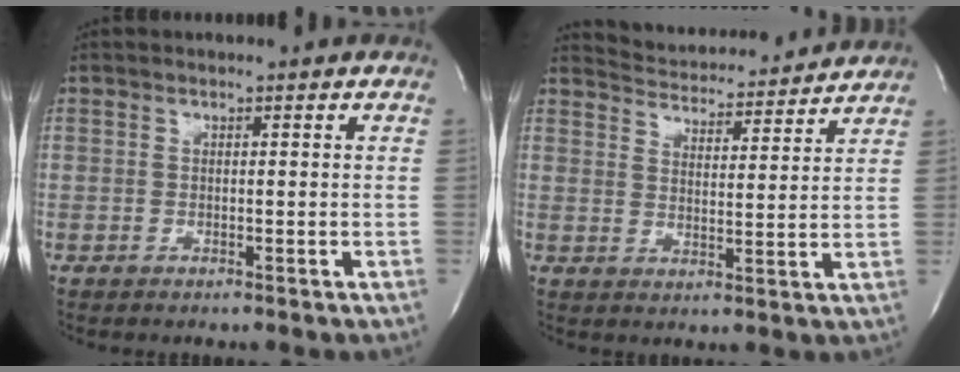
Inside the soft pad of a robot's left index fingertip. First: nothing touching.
{"total": 12.0, "force": [11.8, 1.2, 1.9], "torque": [-0.032, 0.005, 0.164]}